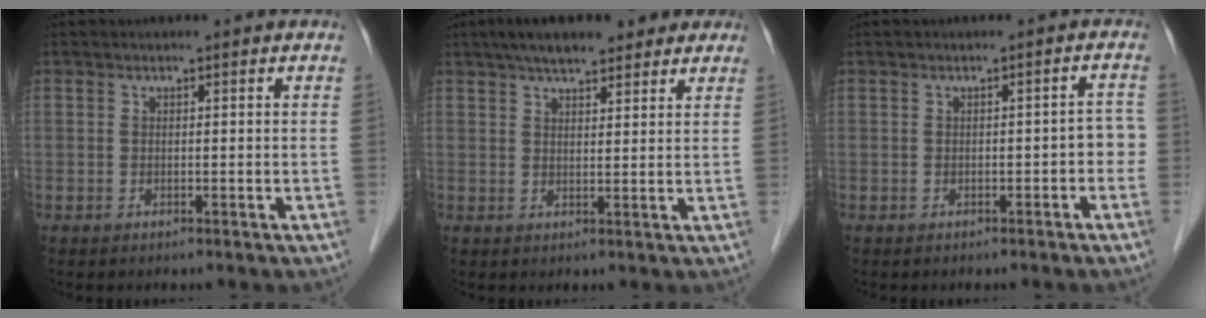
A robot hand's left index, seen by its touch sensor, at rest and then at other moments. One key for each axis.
{"total": 9.3, "fx": 7.2, "fy": 2.8, "fz": 5.2, "tx": -0.074, "ty": 0.033, "tz": 0.107}
{"total": 2.3, "fx": -0.8, "fy": 1.0, "fz": 2.0, "tx": -0.013, "ty": 0.016, "tz": -0.011}